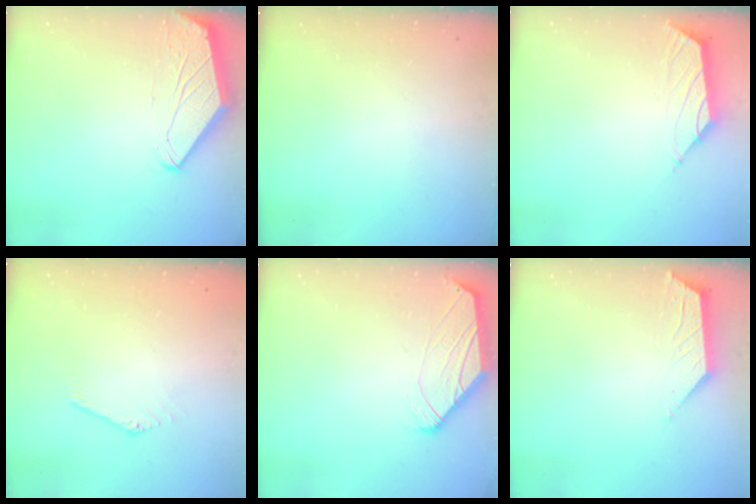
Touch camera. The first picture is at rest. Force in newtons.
{"total": 0.0}
{"total": 1.5, "press": 1.4, "slide": 0.6}
{"total": 1.6, "press": 1.6, "slide": 0.0}
{"total": 0.6, "press": 0.6, "slide": 0.2}
{"total": 3.0, "press": 2.9, "slide": 0.5}